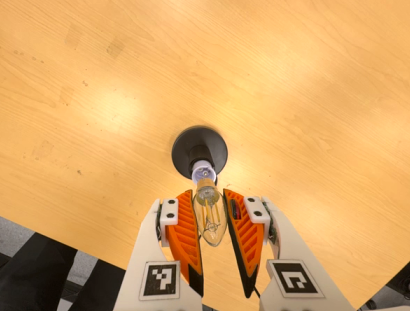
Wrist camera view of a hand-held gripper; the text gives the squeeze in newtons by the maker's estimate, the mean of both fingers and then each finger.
{"total": 13.6, "left": 14.2, "right": 13.0}